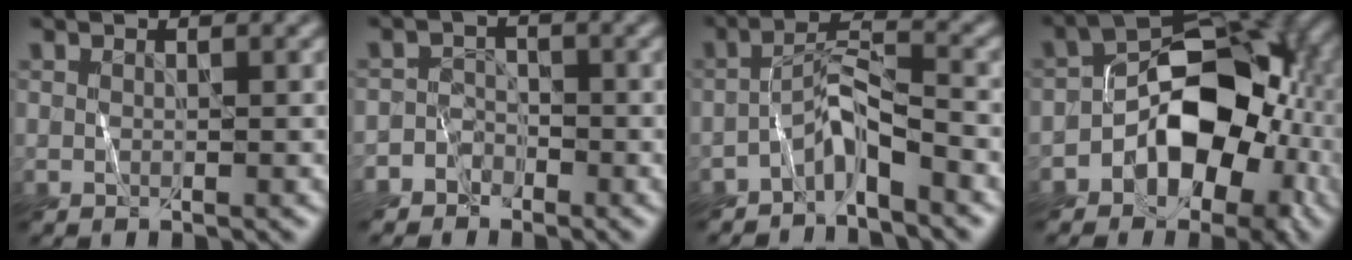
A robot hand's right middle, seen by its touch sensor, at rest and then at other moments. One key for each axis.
{"total": 1.8, "fx": -1.3, "fy": 1.1, "fz": -0.4, "tx": 0.015, "ty": 0.017, "tz": -0.026}
{"total": 3.0, "fx": -2.2, "fy": 0.4, "fz": 2.0, "tx": -0.039, "ty": 0.023, "tz": -0.046}
{"total": 9.5, "fx": -3.2, "fy": 6.1, "fz": 6.5, "tx": -0.083, "ty": 0.021, "tz": -0.061}